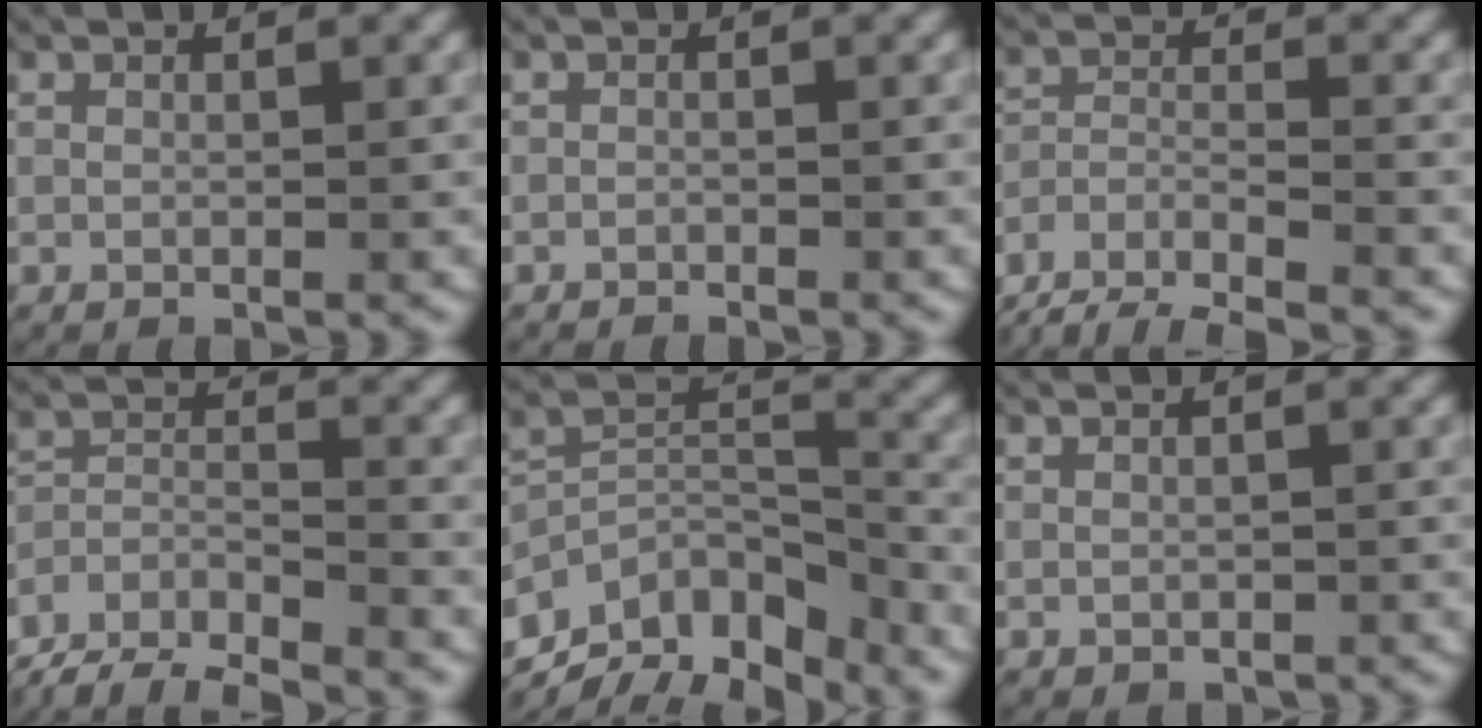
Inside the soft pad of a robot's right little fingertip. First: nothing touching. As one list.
[{"total": 0.8, "force": [-0.8, 0.1, 0.0], "torque": [-0.002, -0.005, -0.014]}, {"total": 7.7, "force": [-5.5, 4.9, 2.3], "torque": [-0.060, -0.024, -0.094]}, {"total": 10.1, "force": [-7.1, 6.7, 2.5], "torque": [-0.071, -0.038, -0.122]}, {"total": 13.3, "force": [-6.8, 9.0, 7.2], "torque": [-0.118, -0.032, -0.101]}, {"total": 0.8, "force": [-0.3, 0.7, 0.3], "torque": [-0.006, -0.004, -0.001]}]